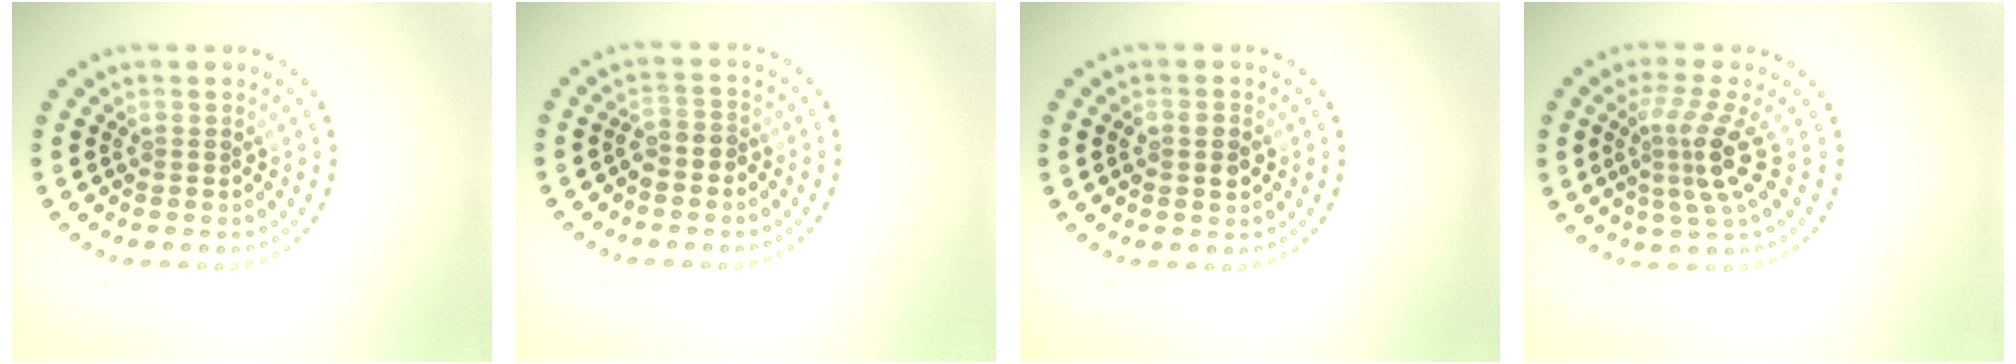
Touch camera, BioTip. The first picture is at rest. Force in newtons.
{"total": 1.2, "press": 0.9, "slide": 0.8}
{"total": 1.4, "press": 1.4, "slide": 0.1}
{"total": 3.9, "press": 2.7, "slide": 2.8}